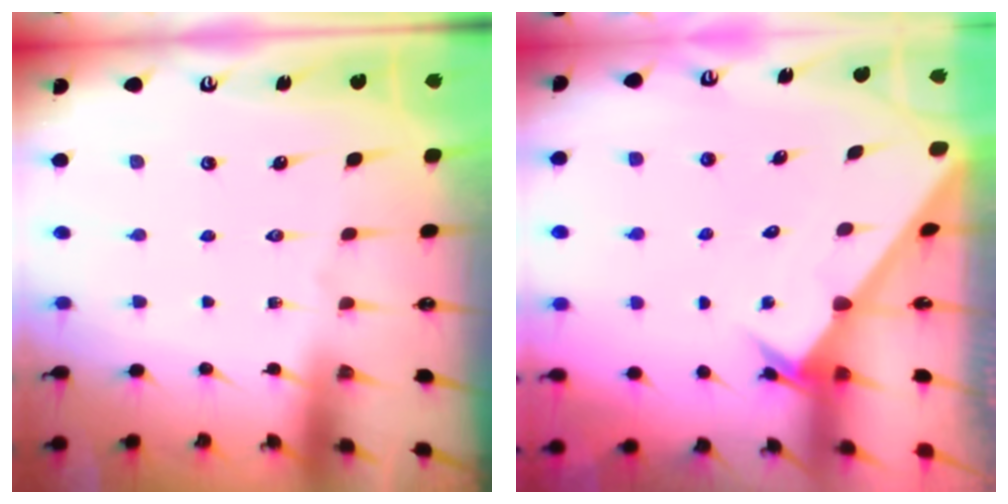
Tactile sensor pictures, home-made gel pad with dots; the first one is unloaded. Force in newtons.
{"total": 2.9, "press": 2.9, "slide": 0.1}